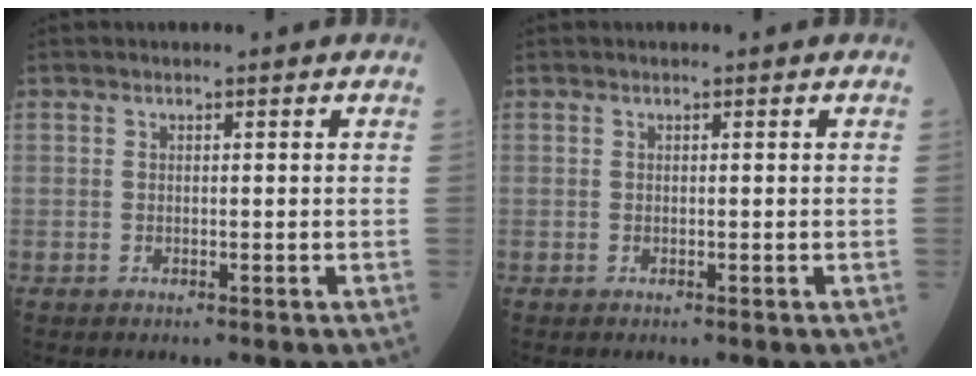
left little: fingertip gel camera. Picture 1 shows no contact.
{"total": 0.0}